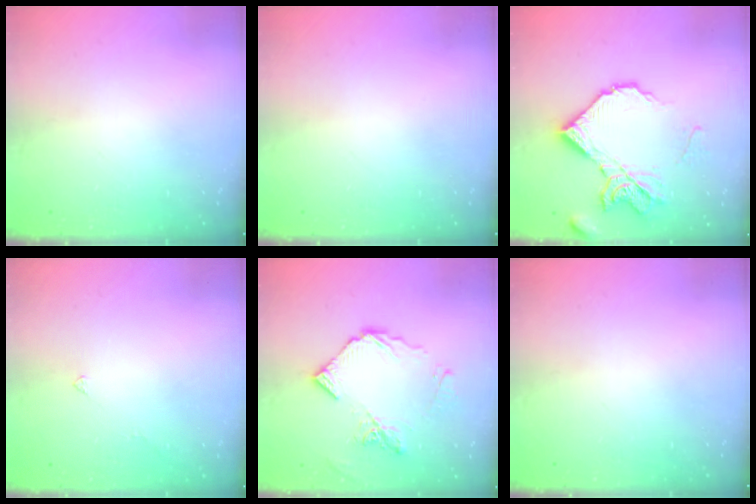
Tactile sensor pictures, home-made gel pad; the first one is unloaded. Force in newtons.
{"total": 0.0}
{"total": 17.0, "press": 16.9, "slide": 1.8}
{"total": 1.9, "press": 1.8, "slide": 0.4}
{"total": 10.5, "press": 10.4, "slide": 1.3}
{"total": 0.0}